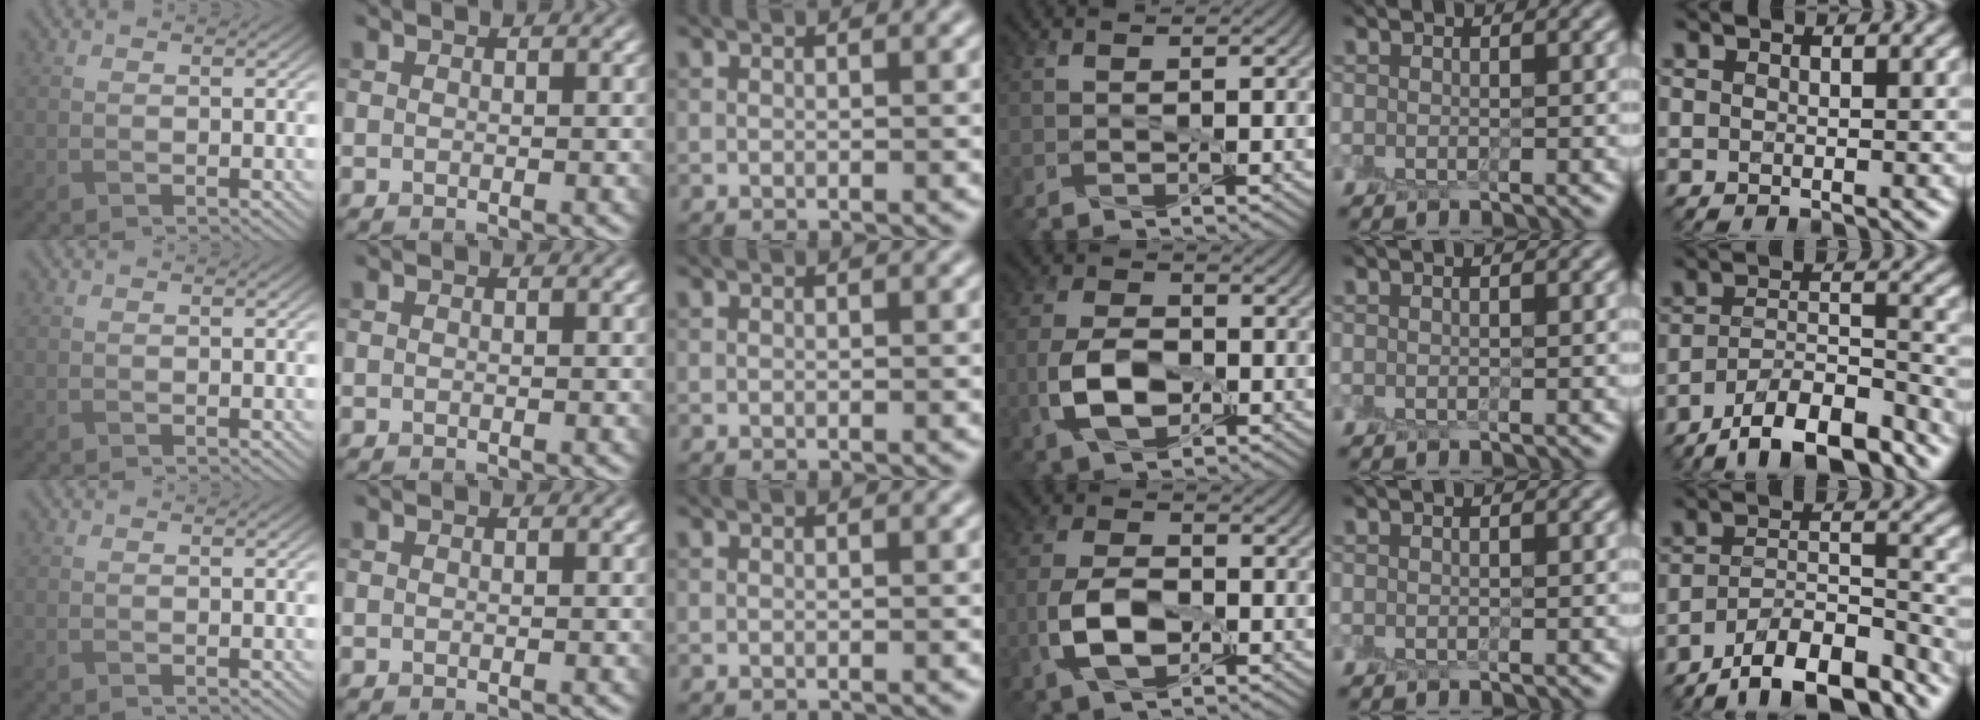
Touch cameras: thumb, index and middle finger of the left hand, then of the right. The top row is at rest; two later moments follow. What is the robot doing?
{"motion": "peel", "object": "sticky note"}